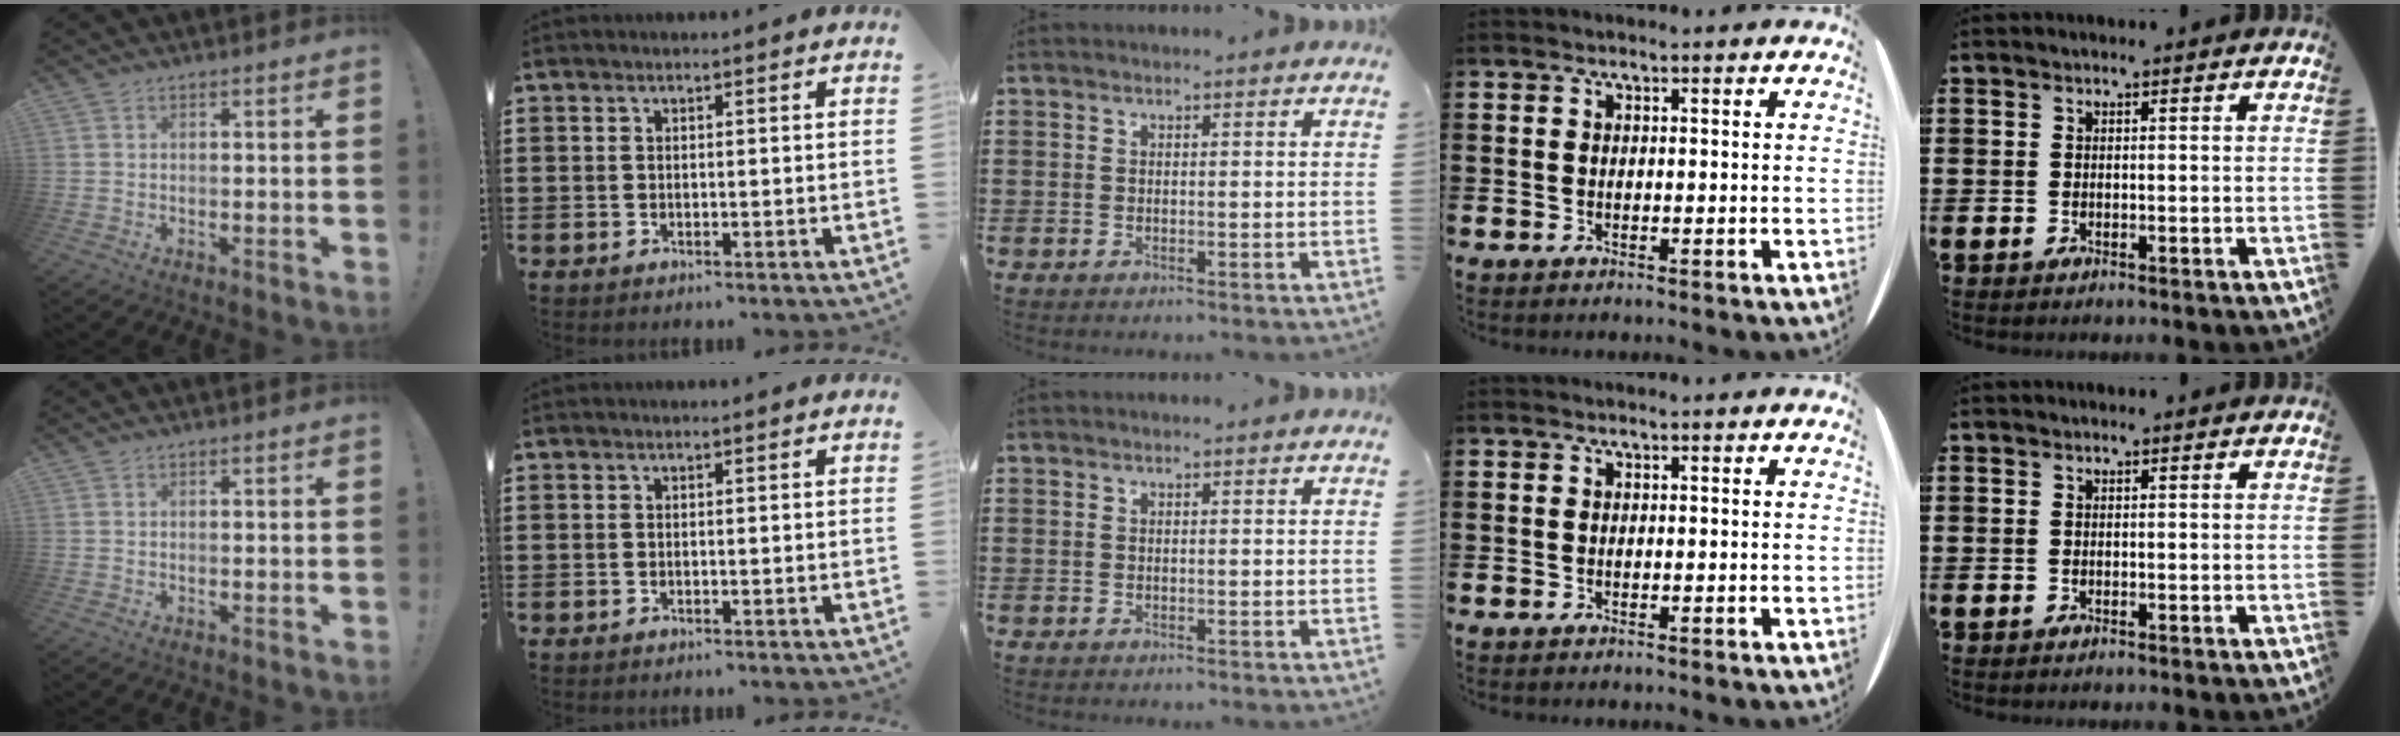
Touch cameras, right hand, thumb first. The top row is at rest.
{}